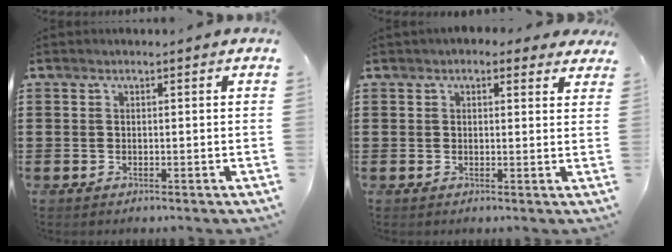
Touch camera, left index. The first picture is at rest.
{"total": 2.3, "force": [1.7, 1.5, 0.4], "torque": [-0.009, 0.003, 0.030]}